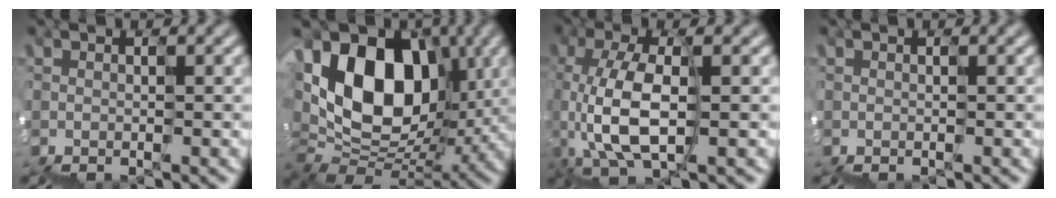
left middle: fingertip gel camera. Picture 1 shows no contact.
{"total": 8.8, "force": [2.5, 6.3, 5.5], "torque": [-0.087, 0.022, 0.035]}
{"total": 6.0, "force": [-1.6, 2.8, 5.0], "torque": [-0.138, 0.012, -0.037]}
{"total": 0.0}